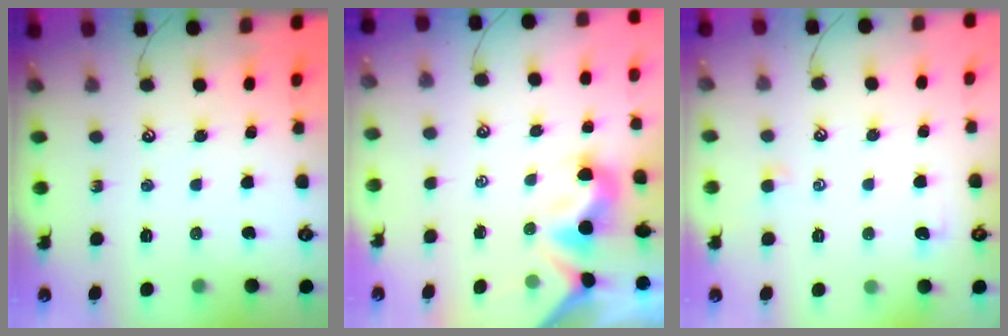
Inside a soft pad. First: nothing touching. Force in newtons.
{"total": 1.5, "press": 1.3, "slide": 0.7}
{"total": 0.5, "press": 0.1, "slide": 0.5}